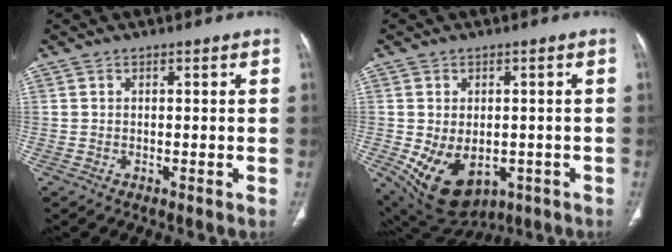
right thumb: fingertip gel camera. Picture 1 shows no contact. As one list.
[{"total": 12.8, "force": [-3.6, 8.6, 8.8], "torque": [-0.137, -0.005, -0.029]}]